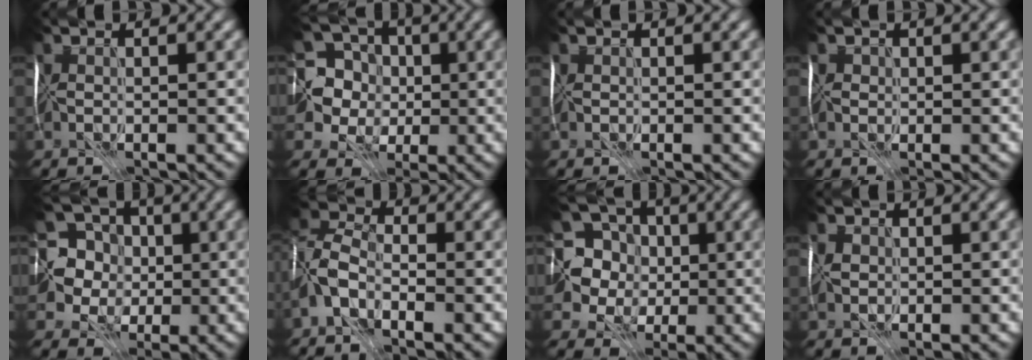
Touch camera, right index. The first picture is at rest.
{"total": 8.1, "force": [0.7, 7.8, 2.3], "torque": [-0.069, 0.028, -0.018]}
{"total": 0.0}
{"total": 0.5, "force": [0.2, 0.4, -0.3], "torque": [0.012, 0.004, 0.004]}
{"total": 7.4, "force": [0.6, 7.1, 2.0], "torque": [-0.051, 0.030, -0.021]}
{"total": 2.9, "force": [-2.0, 1.2, 1.6], "torque": [-0.040, 0.012, -0.051]}
{"total": 8.8, "force": [1.1, 8.3, 2.5], "torque": [-0.078, 0.036, -0.012]}
{"total": 0.7, "force": [0.3, 0.6, -0.1], "torque": [0.005, 0.003, 0.009]}